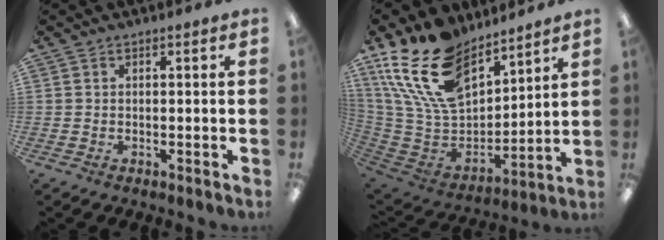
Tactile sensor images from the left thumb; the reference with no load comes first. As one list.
[{"total": 22.1, "force": [14.4, 12.2, 11.5], "torque": [-0.257, -0.078, 0.267]}]